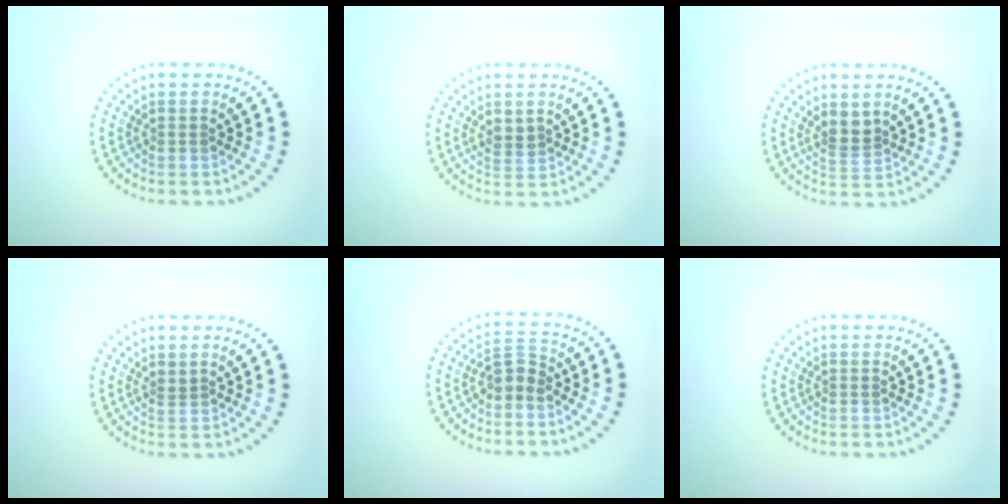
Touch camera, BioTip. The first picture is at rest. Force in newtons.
{"total": 1.2, "press": 1.1, "slide": 0.5}
{"total": 2.1, "press": 1.6, "slide": 1.3}
{"total": 0.6, "press": 0.4, "slide": 0.5}
{"total": 1.9, "press": 1.6, "slide": 1.0}
{"total": 0.0}